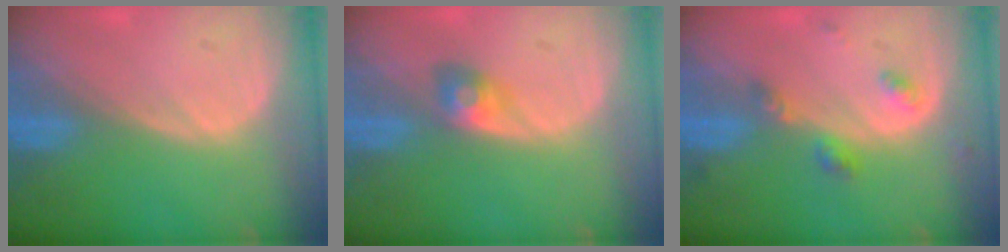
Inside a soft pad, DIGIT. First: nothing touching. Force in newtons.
{"total": 3.0, "press": 2.6, "slide": 1.4}
{"total": 3.4, "press": 3.4, "slide": 0.5}